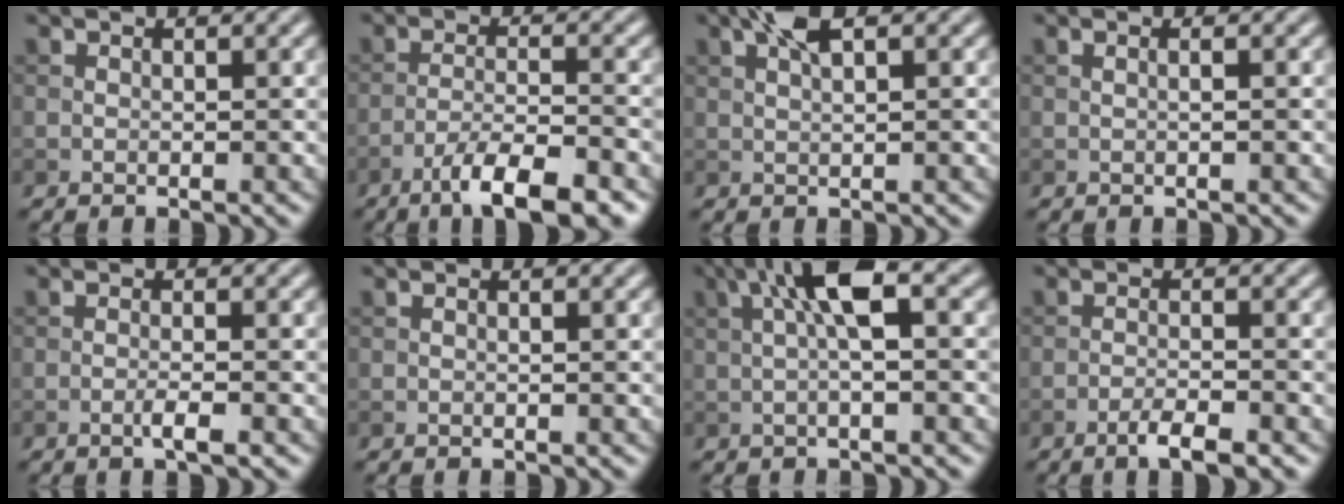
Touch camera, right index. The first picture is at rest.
{"total": 6.7, "force": [-4.5, 1.3, 4.8], "torque": [-0.080, 0.002, -0.075]}
{"total": 2.8, "force": [1.3, 0.6, 2.4], "torque": [-0.043, 0.008, 0.023]}
{"total": 1.2, "force": [0.2, 0.4, 1.1], "torque": [-0.009, -0.005, -0.002]}
{"total": 1.7, "force": [-0.7, 0.2, 1.6], "torque": [-0.024, 0.004, -0.018]}
{"total": 0.6, "force": [0.1, 0.1, 0.5], "torque": [-0.009, 0.000, -0.002]}
{"total": 5.8, "force": [1.4, 1.2, 5.5], "torque": [-0.094, 0.019, 0.017]}
{"total": 2.9, "force": [-1.8, 0.4, 2.2], "torque": [-0.038, 0.004, -0.038]}